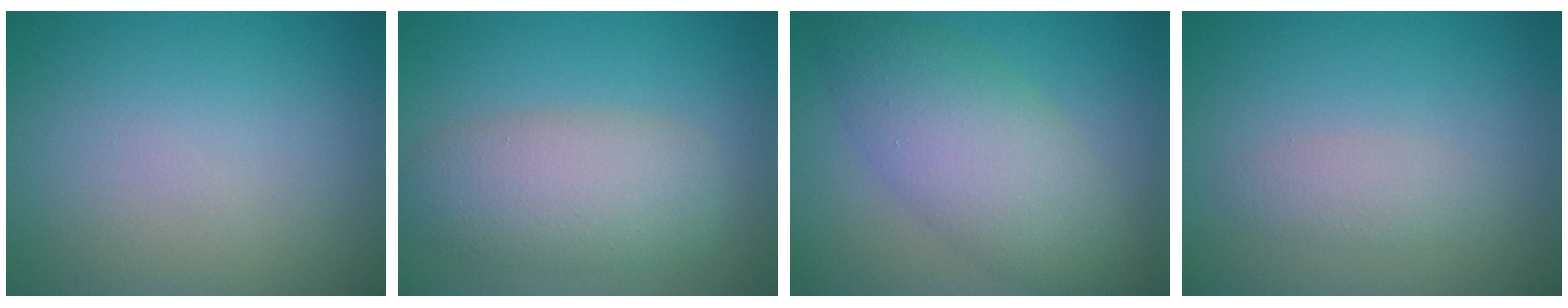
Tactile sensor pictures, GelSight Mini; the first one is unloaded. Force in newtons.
{"total": 5.1, "press": 5.1, "slide": 0.6}
{"total": 6.6, "press": 6.6, "slide": 0.1}
{"total": 1.6, "press": 1.6, "slide": 0.1}